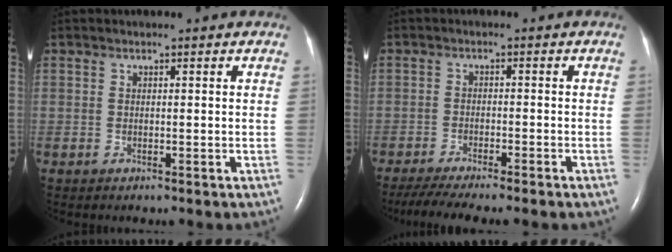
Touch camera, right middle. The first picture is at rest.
{"total": 8.4, "force": [-7.0, 0.0, 4.6], "torque": [-0.068, -0.017, -0.110]}